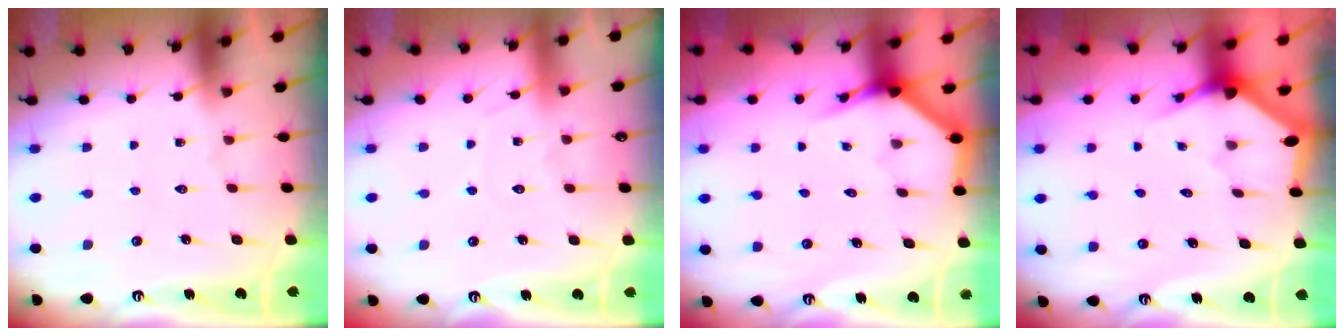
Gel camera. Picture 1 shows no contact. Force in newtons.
{"total": 4.6, "press": 4.5, "slide": 0.7}
{"total": 4.0, "press": 4.0, "slide": 0.2}
{"total": 3.0, "press": 3.0, "slide": 0.2}